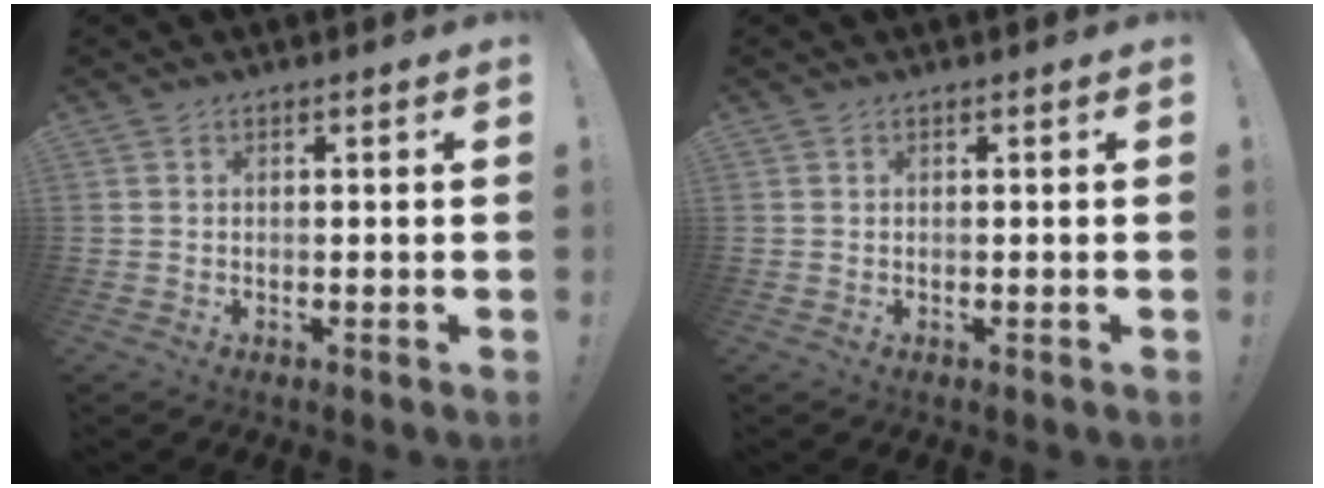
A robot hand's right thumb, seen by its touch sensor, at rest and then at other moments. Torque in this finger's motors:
{"motor_torque": [0.00, 0.23, 0.10, -0.11, -0.10]}